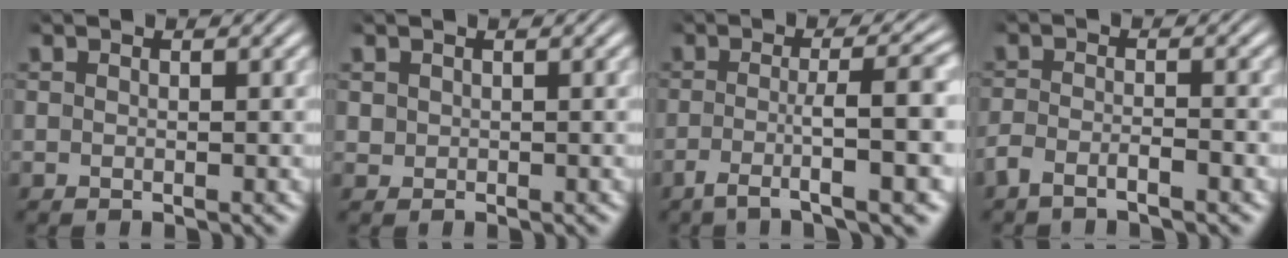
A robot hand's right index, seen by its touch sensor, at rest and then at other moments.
{"total": 1.0, "force": [0.2, 1.0, 0.0], "torque": [-0.004, -0.009, 0.012]}
{"total": 6.0, "force": [-2.9, 0.7, 5.2], "torque": [-0.077, -0.015, -0.035]}
{"total": 2.4, "force": [-2.1, 0.8, 0.9], "torque": [-0.020, -0.010, -0.037]}